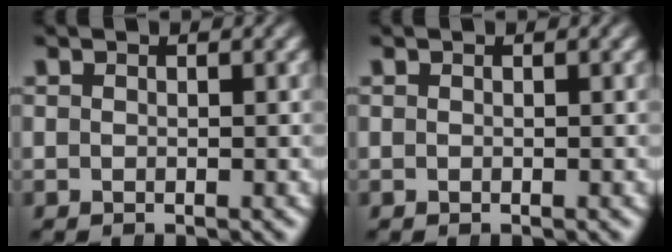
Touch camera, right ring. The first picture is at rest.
{"total": 0.0}